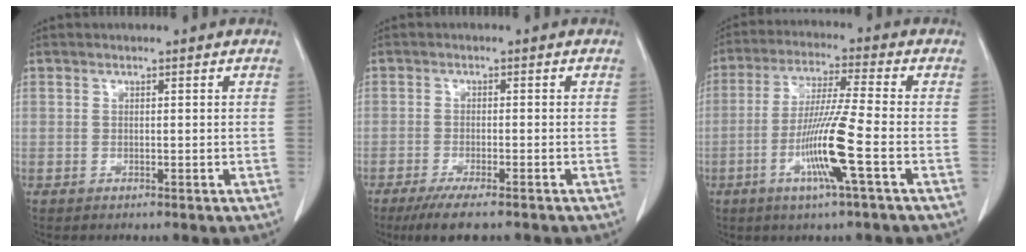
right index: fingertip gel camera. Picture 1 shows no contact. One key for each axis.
{"total": 7.2, "fx": -5.6, "fy": 0.9, "fz": 4.5, "tx": -0.070, "ty": -0.017, "tz": -0.086}
{"total": 10.7, "fx": -3.6, "fy": -1.0, "fz": 10.1, "tx": -0.200, "ty": -0.014, "tz": -0.073}